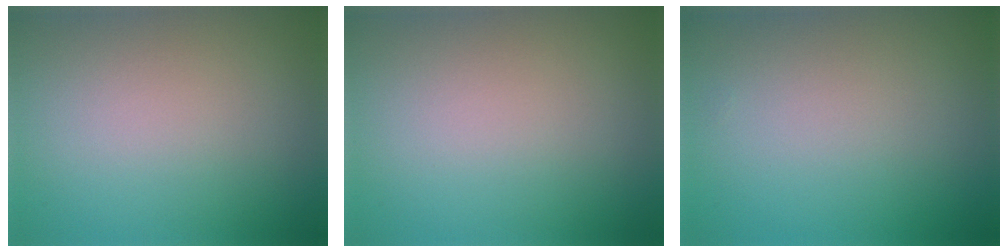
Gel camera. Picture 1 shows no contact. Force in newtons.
{"total": 0.0}
{"total": 0.0}